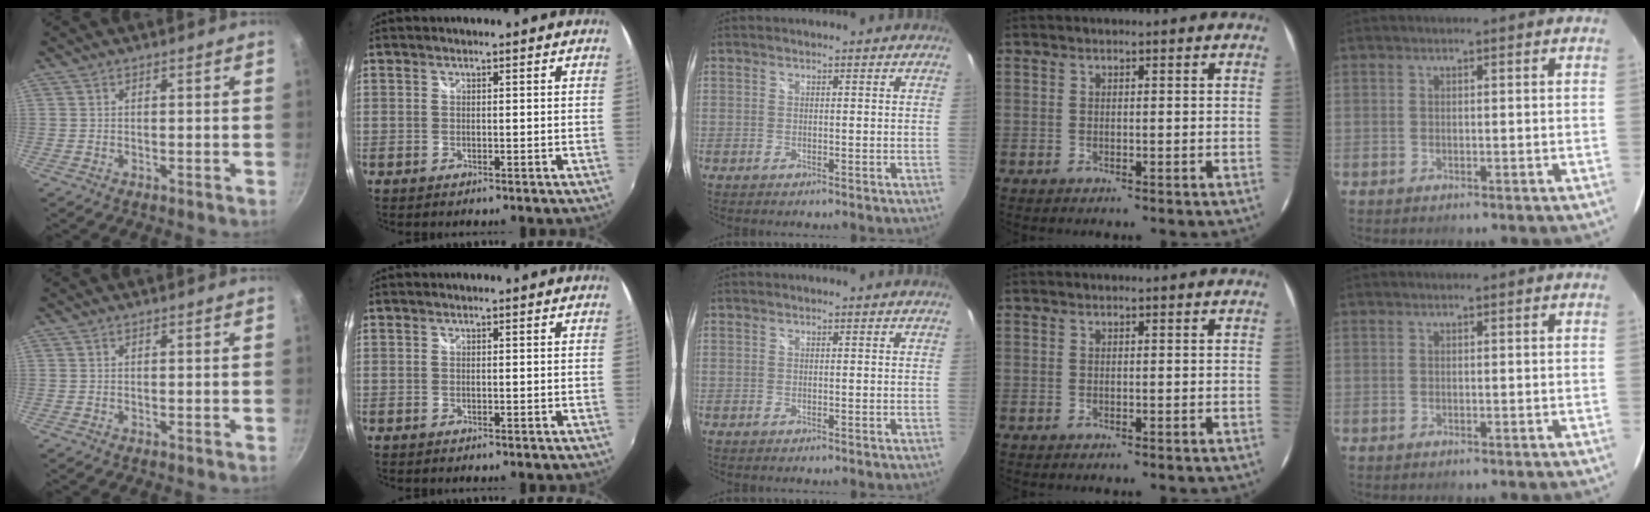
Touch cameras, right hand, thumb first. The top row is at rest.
{}